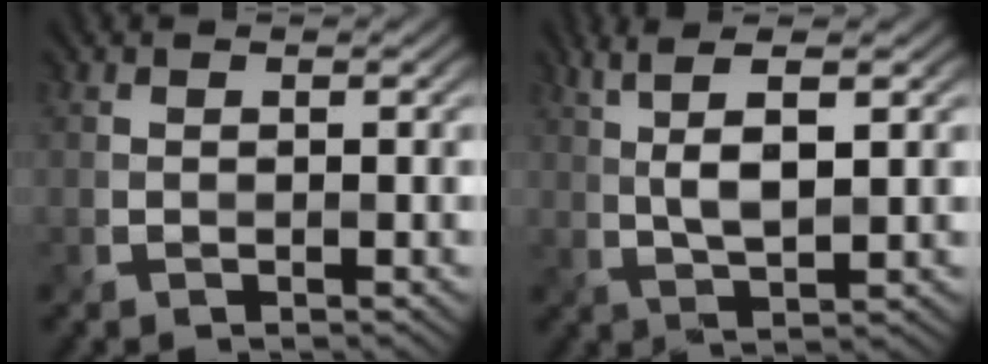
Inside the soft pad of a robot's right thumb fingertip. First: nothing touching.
{"total": 6.1, "force": [2.2, 1.4, 5.5], "torque": [-0.116, 0.006, 0.046]}